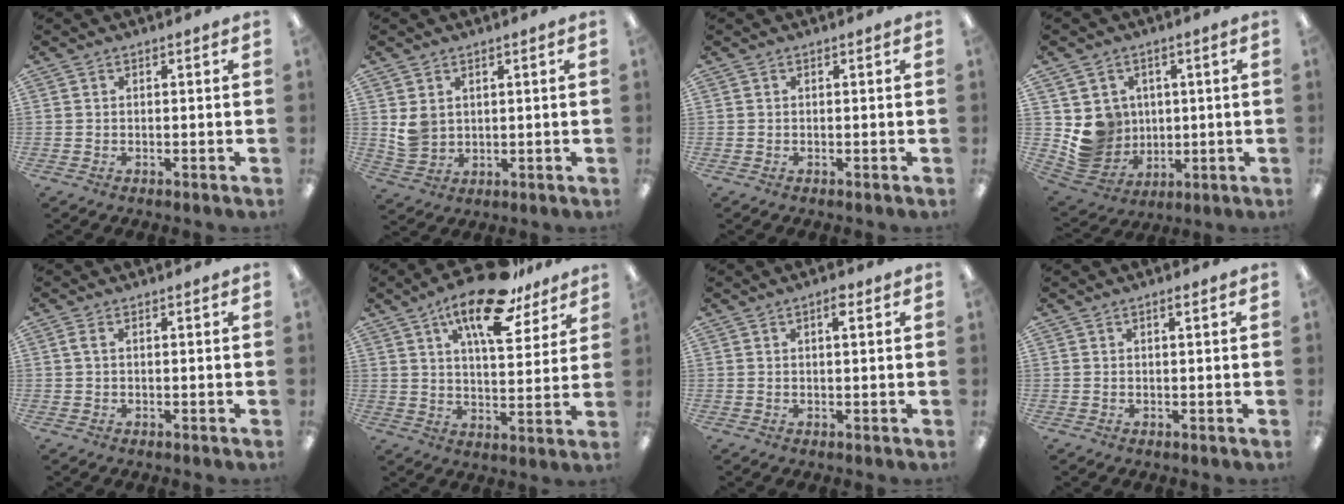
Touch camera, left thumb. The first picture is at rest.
{"total": 4.6, "force": [2.1, 3.8, 1.7], "torque": [-0.032, -0.002, 0.042]}
{"total": 0.0}
{"total": 8.8, "force": [1.8, 8.5, 1.2], "torque": [-0.046, -0.015, 0.047]}
{"total": 1.7, "force": [0.4, 0.8, 1.5], "torque": [-0.032, 0.006, 0.005]}
{"total": 15.9, "force": [10.7, 5.8, 10.3], "torque": [-0.162, -0.049, 0.176]}
{"total": 2.6, "force": [1.4, 0.7, 2.0], "torque": [-0.028, -0.001, 0.019]}
{"total": 1.3, "force": [0.7, 0.2, 1.1], "torque": [-0.023, 0.003, 0.011]}